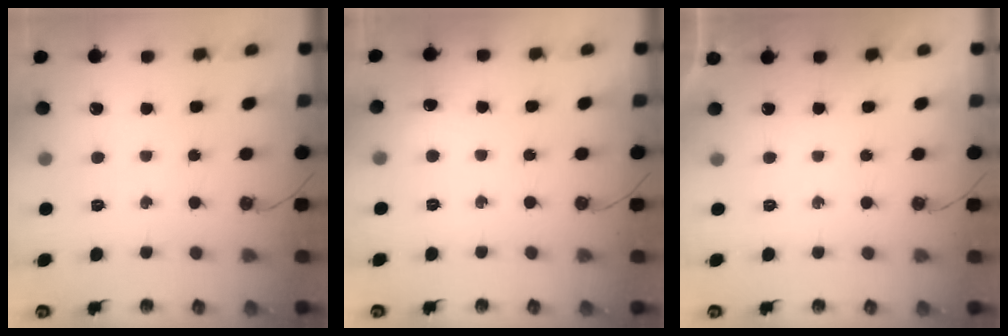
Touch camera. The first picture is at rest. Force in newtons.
{"total": 5.0, "press": 5.0, "slide": 0.6}
{"total": 0.0}